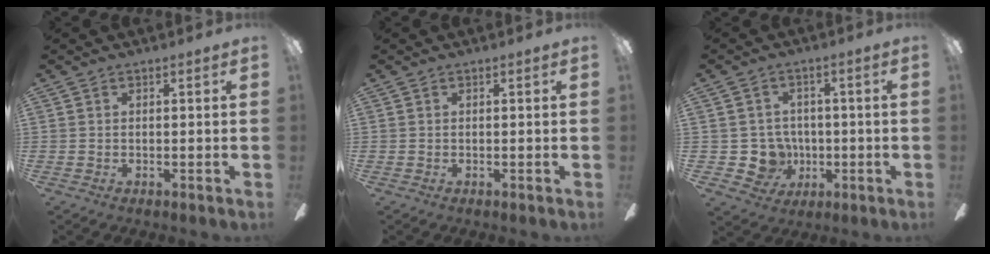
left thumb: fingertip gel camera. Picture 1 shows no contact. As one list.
[{"total": 0.0}, {"total": 7.6, "force": [-0.5, 7.3, 2.1], "torque": [-0.058, 0.005, -0.003]}]